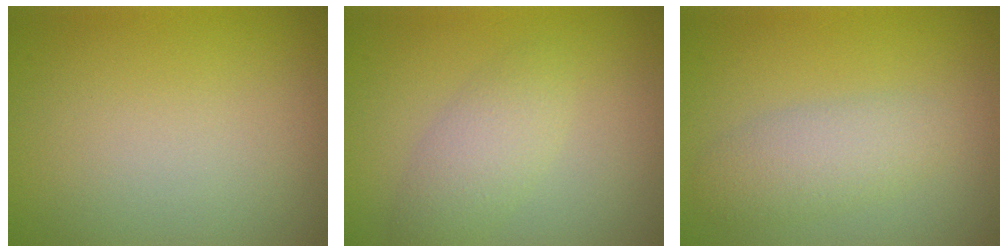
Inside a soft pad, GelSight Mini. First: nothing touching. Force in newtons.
{"total": 2.7, "press": 2.7, "slide": 0.1}
{"total": 3.0, "press": 3.0, "slide": 0.1}